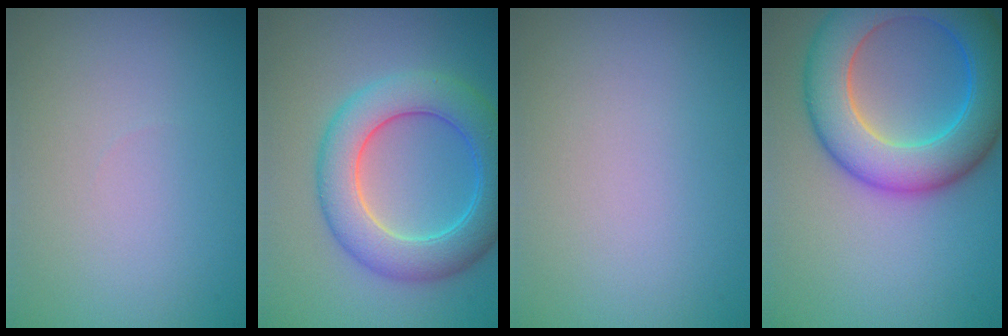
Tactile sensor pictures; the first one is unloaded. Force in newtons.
{"total": 7.0, "press": 7.0, "slide": 0.3}
{"total": 0.0}
{"total": 9.8, "press": 9.8, "slide": 0.5}